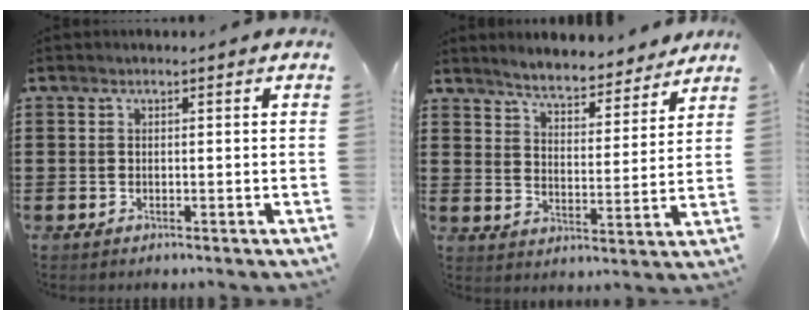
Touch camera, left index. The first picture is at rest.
{"total": 5.4, "force": [5.3, 0.2, 1.2], "torque": [-0.047, -0.031, 0.090]}